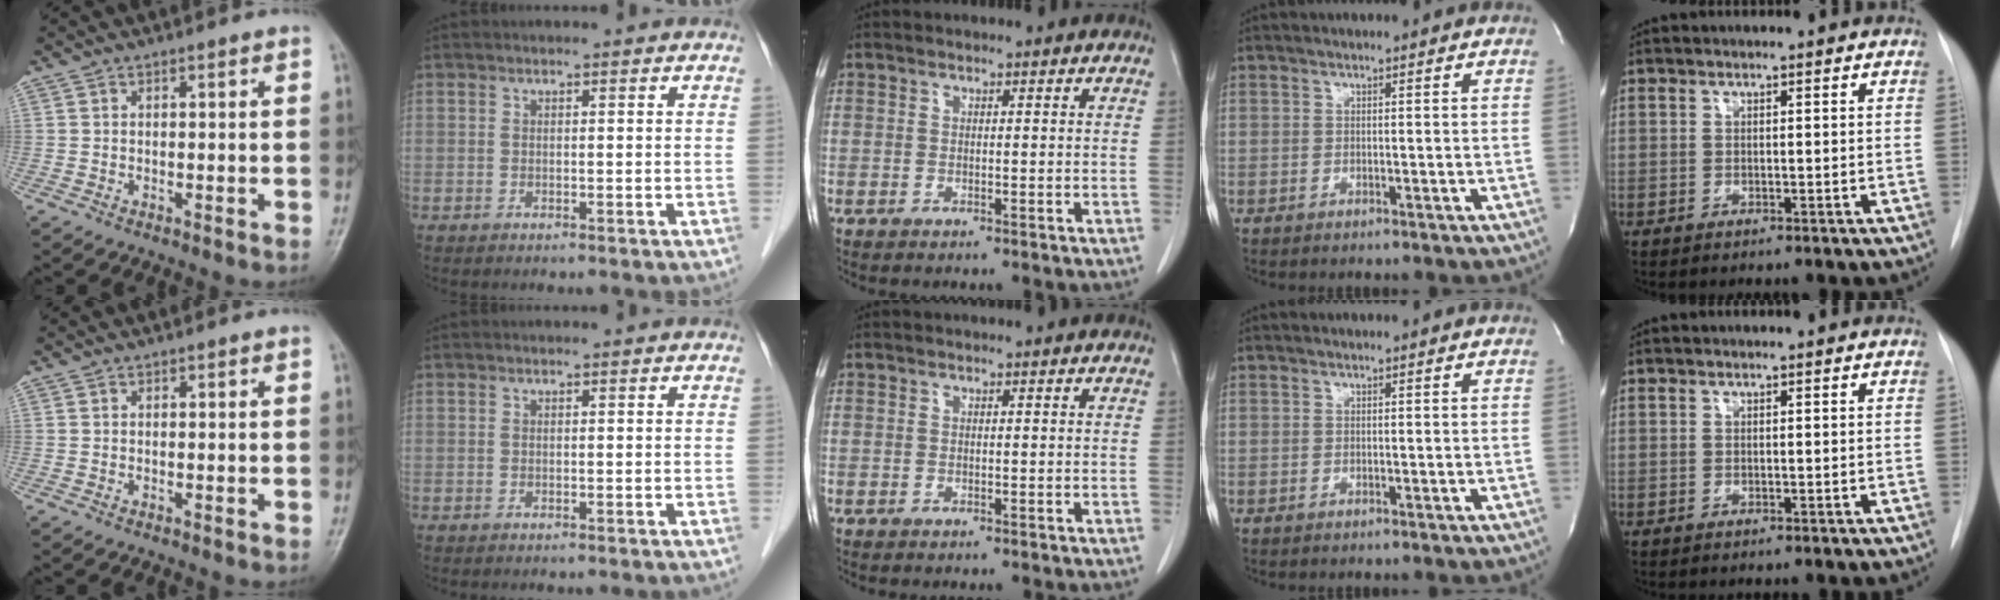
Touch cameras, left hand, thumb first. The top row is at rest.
{}